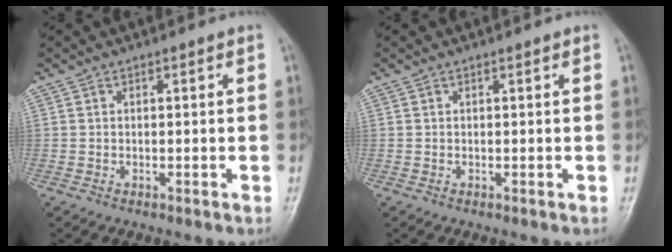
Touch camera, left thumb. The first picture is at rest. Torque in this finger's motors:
{"motor_torque": [0.00, 0.00, 0.00, -0.01, 0.00]}